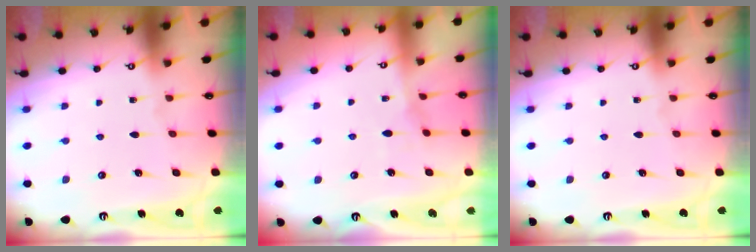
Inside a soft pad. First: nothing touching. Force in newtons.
{"total": 5.2, "press": 5.1, "slide": 0.8}
{"total": 0.0}